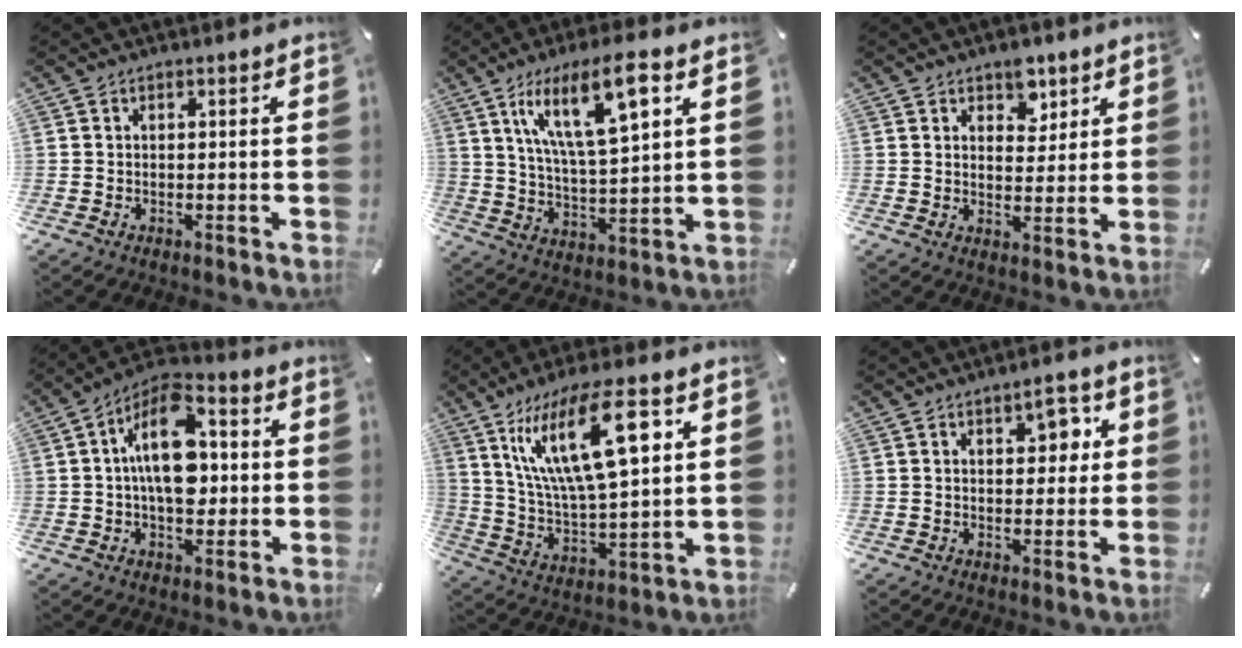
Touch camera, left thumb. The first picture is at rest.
{"total": 15.7, "force": [8.5, 4.6, 12.4], "torque": [-0.229, -0.022, 0.138]}
{"total": 5.8, "force": [3.8, 3.8, 2.0], "torque": [-0.006, -0.020, 0.061]}
{"total": 16.2, "force": [1.1, 9.6, 13.0], "torque": [-0.232, -0.003, 0.017]}
{"total": 20.2, "force": [9.7, 6.6, 16.4], "torque": [-0.324, -0.026, 0.150]}
{"total": 6.1, "force": [2.6, 3.5, 4.2], "torque": [-0.042, -0.009, 0.035]}